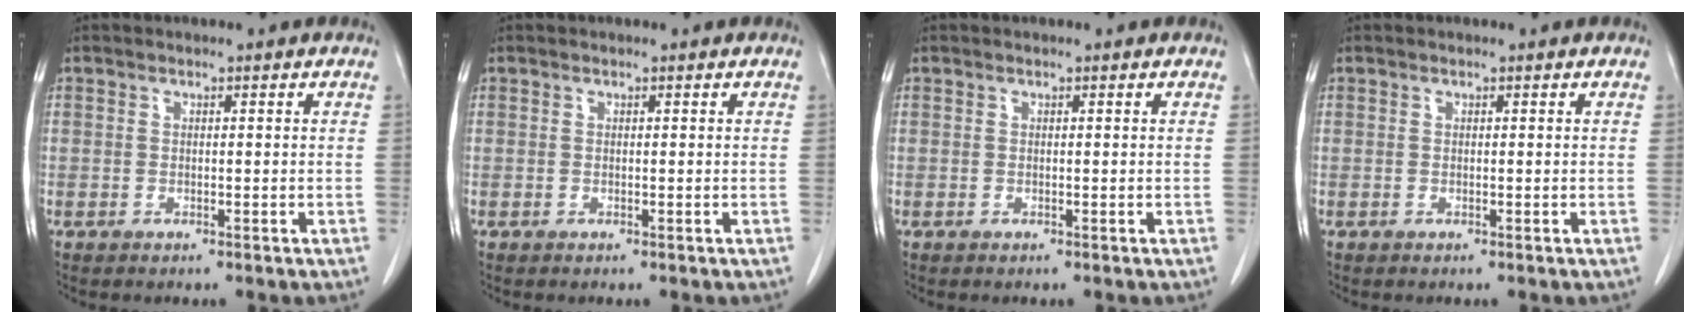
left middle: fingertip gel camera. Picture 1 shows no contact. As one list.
[{"total": 0.0}, {"total": 0.0}, {"total": 0.0}]